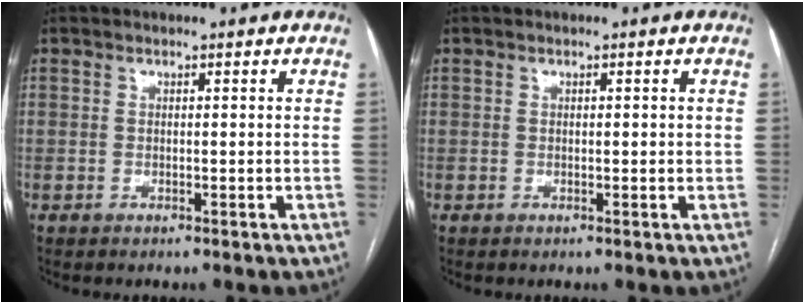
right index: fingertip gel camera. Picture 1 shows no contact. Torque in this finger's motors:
{"motor_torque": [-0.26, 0.37, -0.04, -0.01]}